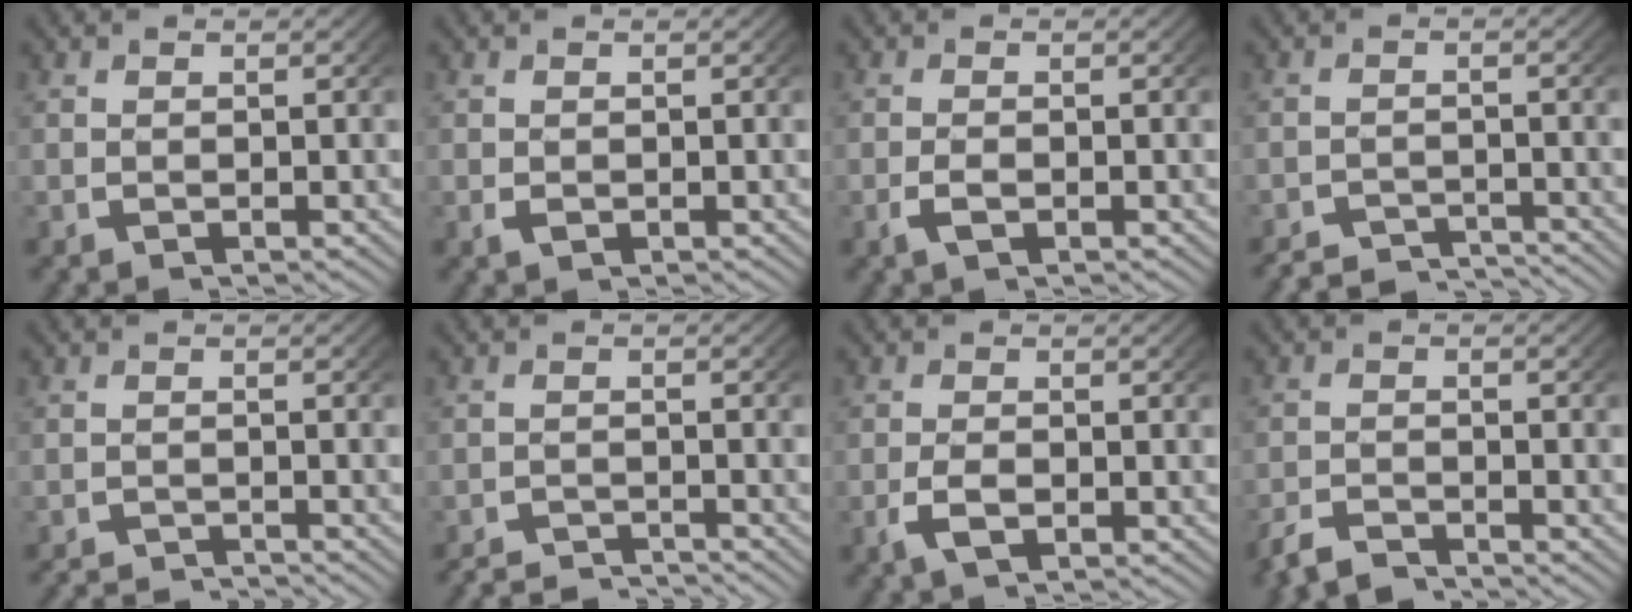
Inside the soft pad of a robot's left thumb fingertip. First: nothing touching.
{"total": 0.8, "force": [-0.2, 0.6, 0.5], "torque": [-0.011, -0.007, 0.000]}
{"total": 1.4, "force": [-0.7, 0.7, 1.0], "torque": [-0.029, -0.006, -0.011]}
{"total": 4.7, "force": [-4.5, 1.2, 1.1], "torque": [-0.005, -0.021, -0.074]}
{"total": 2.9, "force": [-2.8, 0.4, 0.3], "torque": [0.000, -0.012, -0.048]}
{"total": 3.6, "force": [-3.5, 0.6, 0.5], "torque": [-0.001, -0.015, -0.059]}
{"total": 2.3, "force": [-1.0, 1.3, 1.7], "torque": [-0.045, -0.008, -0.015]}
{"total": 2.7, "force": [-2.6, 0.7, 0.6], "torque": [-0.013, -0.006, -0.052]}